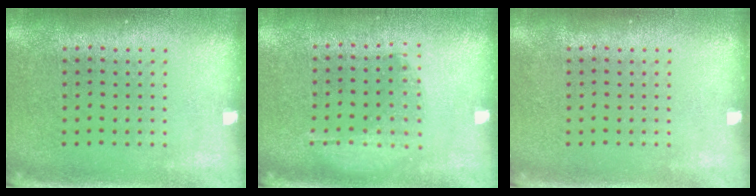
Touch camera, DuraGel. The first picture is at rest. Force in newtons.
{"total": 1.1, "press": 0.9, "slide": 0.5}
{"total": 0.0}